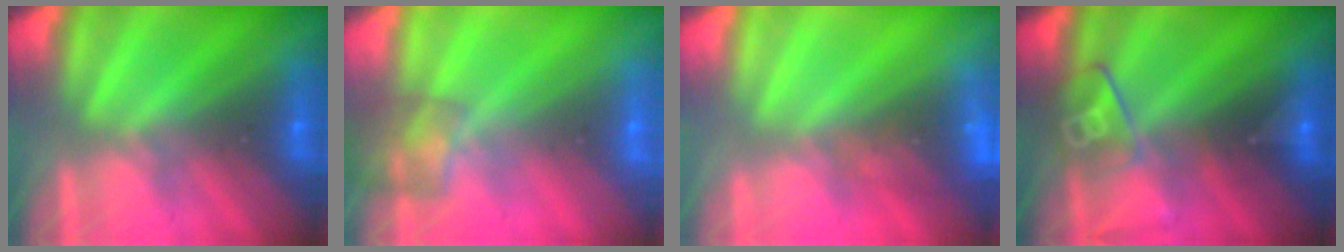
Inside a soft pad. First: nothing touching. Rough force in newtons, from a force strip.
{"total": 7.3}
{"total": 2.6}
{"total": 2.6}